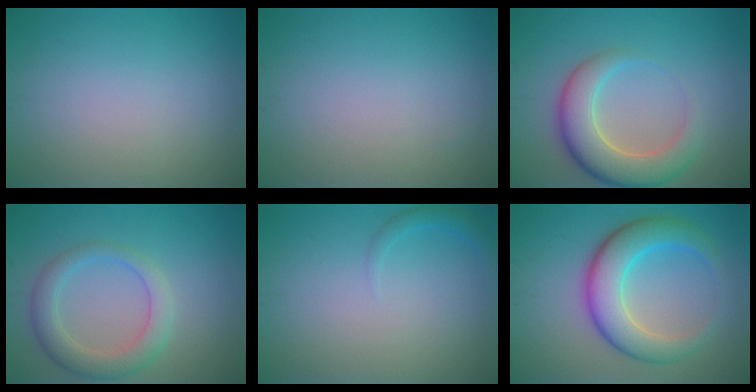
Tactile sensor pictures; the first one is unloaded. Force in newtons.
{"total": 0.0}
{"total": 6.5, "press": 6.5, "slide": 0.5}
{"total": 3.0, "press": 3.0, "slide": 0.3}
{"total": 1.1, "press": 1.1, "slide": 0.1}
{"total": 7.0, "press": 7.0, "slide": 0.1}